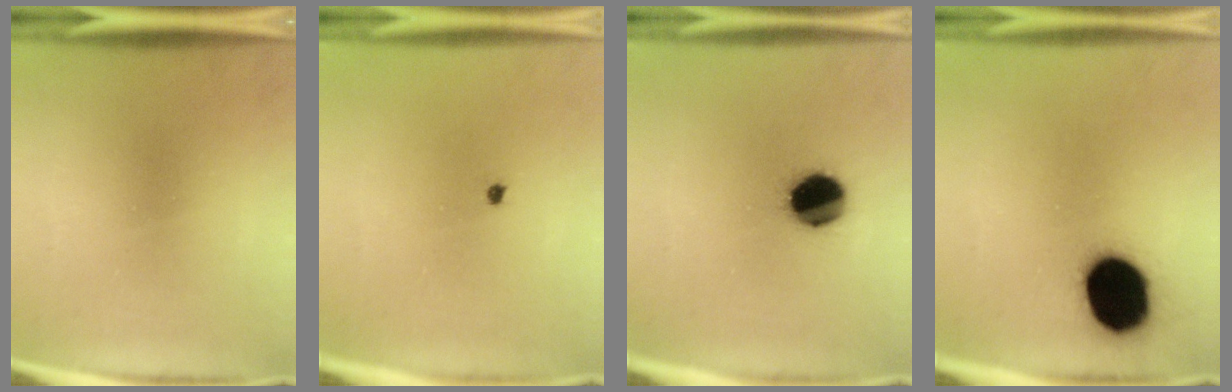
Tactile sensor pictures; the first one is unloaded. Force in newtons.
{"total": 0.5}
{"total": 11.5}
{"total": 17.3}